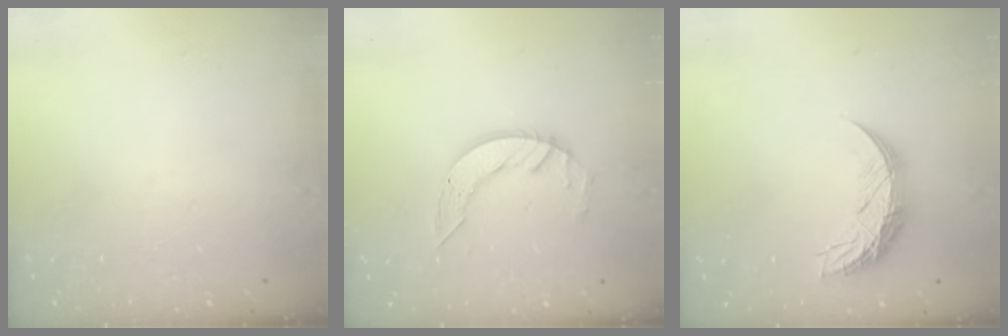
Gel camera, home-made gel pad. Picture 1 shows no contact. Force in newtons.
{"total": 6.8, "press": 6.8, "slide": 0.3}
{"total": 9.3, "press": 9.3, "slide": 0.7}